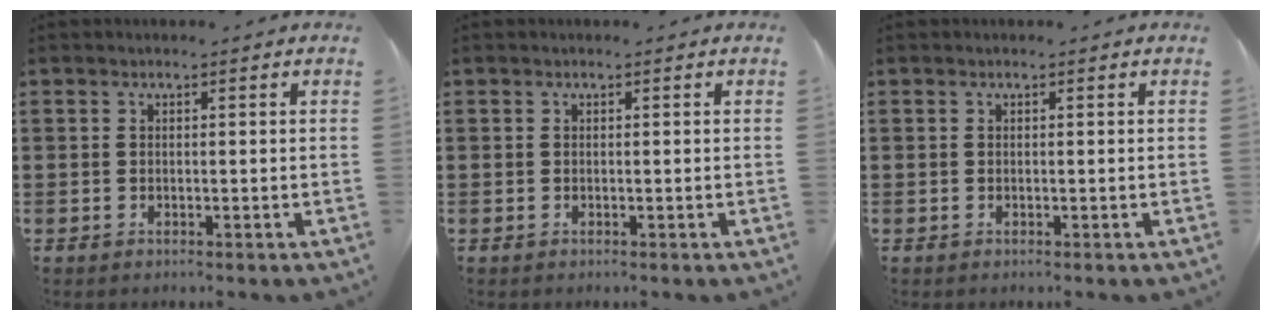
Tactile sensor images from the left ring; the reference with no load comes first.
{"total": 0.0}
{"total": 0.0}